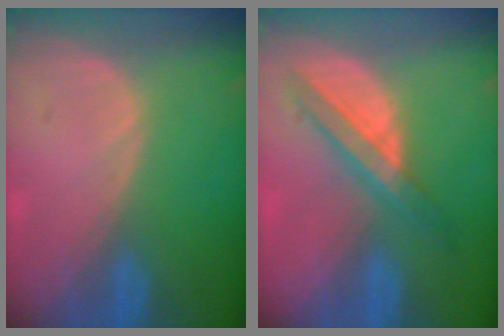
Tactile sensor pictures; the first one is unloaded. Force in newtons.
{"total": 5.7, "press": 5.6, "slide": 1.3}